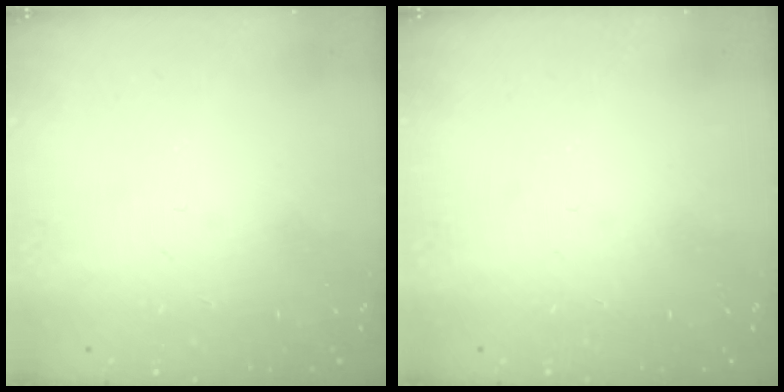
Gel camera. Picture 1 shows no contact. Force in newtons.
{"total": 0.0}